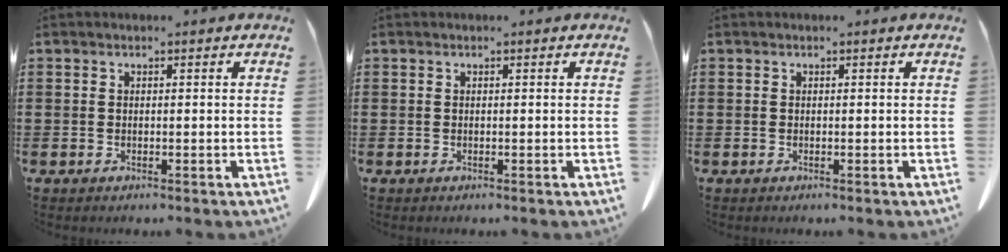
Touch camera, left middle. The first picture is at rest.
{"total": 0.0}
{"total": 0.0}